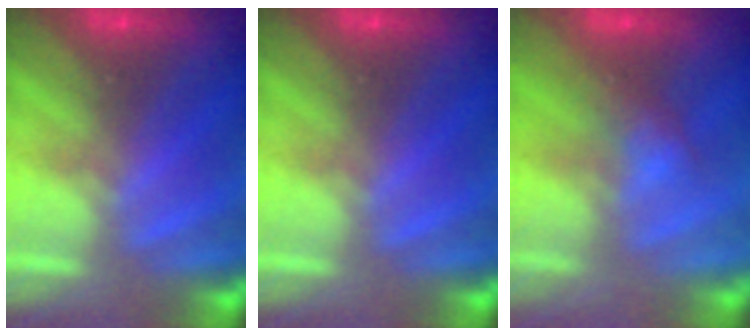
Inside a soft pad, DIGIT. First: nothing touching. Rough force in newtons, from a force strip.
{"total": 0.0}
{"total": 2.9}